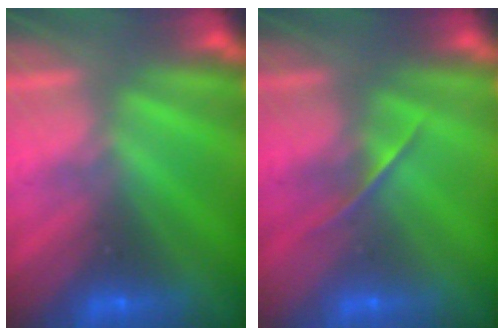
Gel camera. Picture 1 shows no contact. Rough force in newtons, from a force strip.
{"total": 1.4}